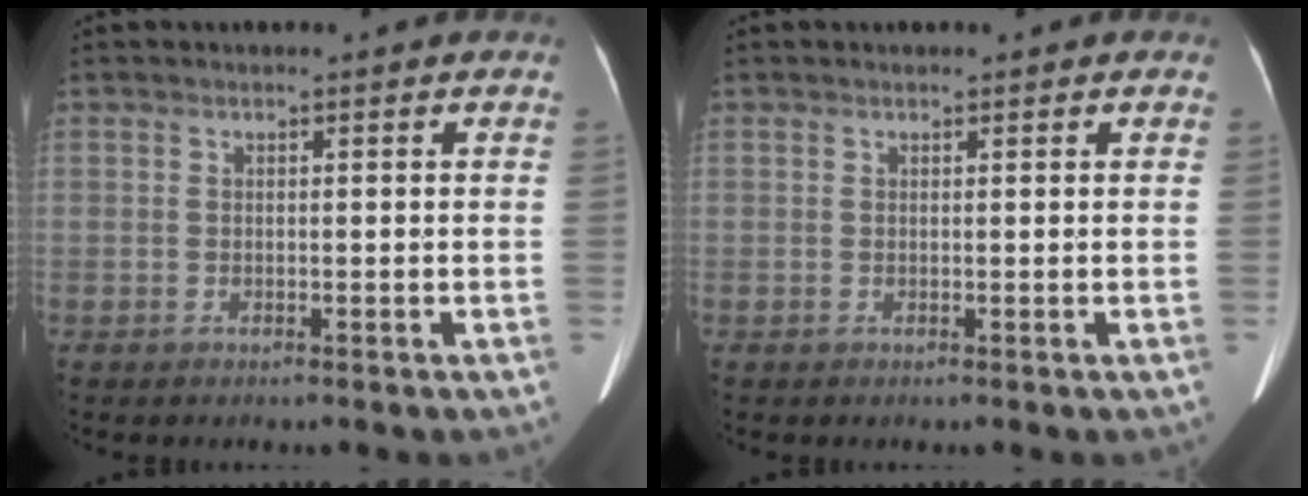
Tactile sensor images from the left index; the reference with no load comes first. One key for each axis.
{"total": 0.7, "fx": 0.5, "fy": 0.3, "fz": 0.3, "tx": -0.002, "ty": -0.002, "tz": 0.005}